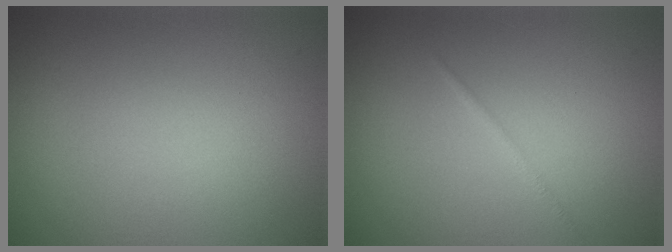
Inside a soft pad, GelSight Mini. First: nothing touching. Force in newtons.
{"total": 0.6, "press": 0.6, "slide": 0.0}